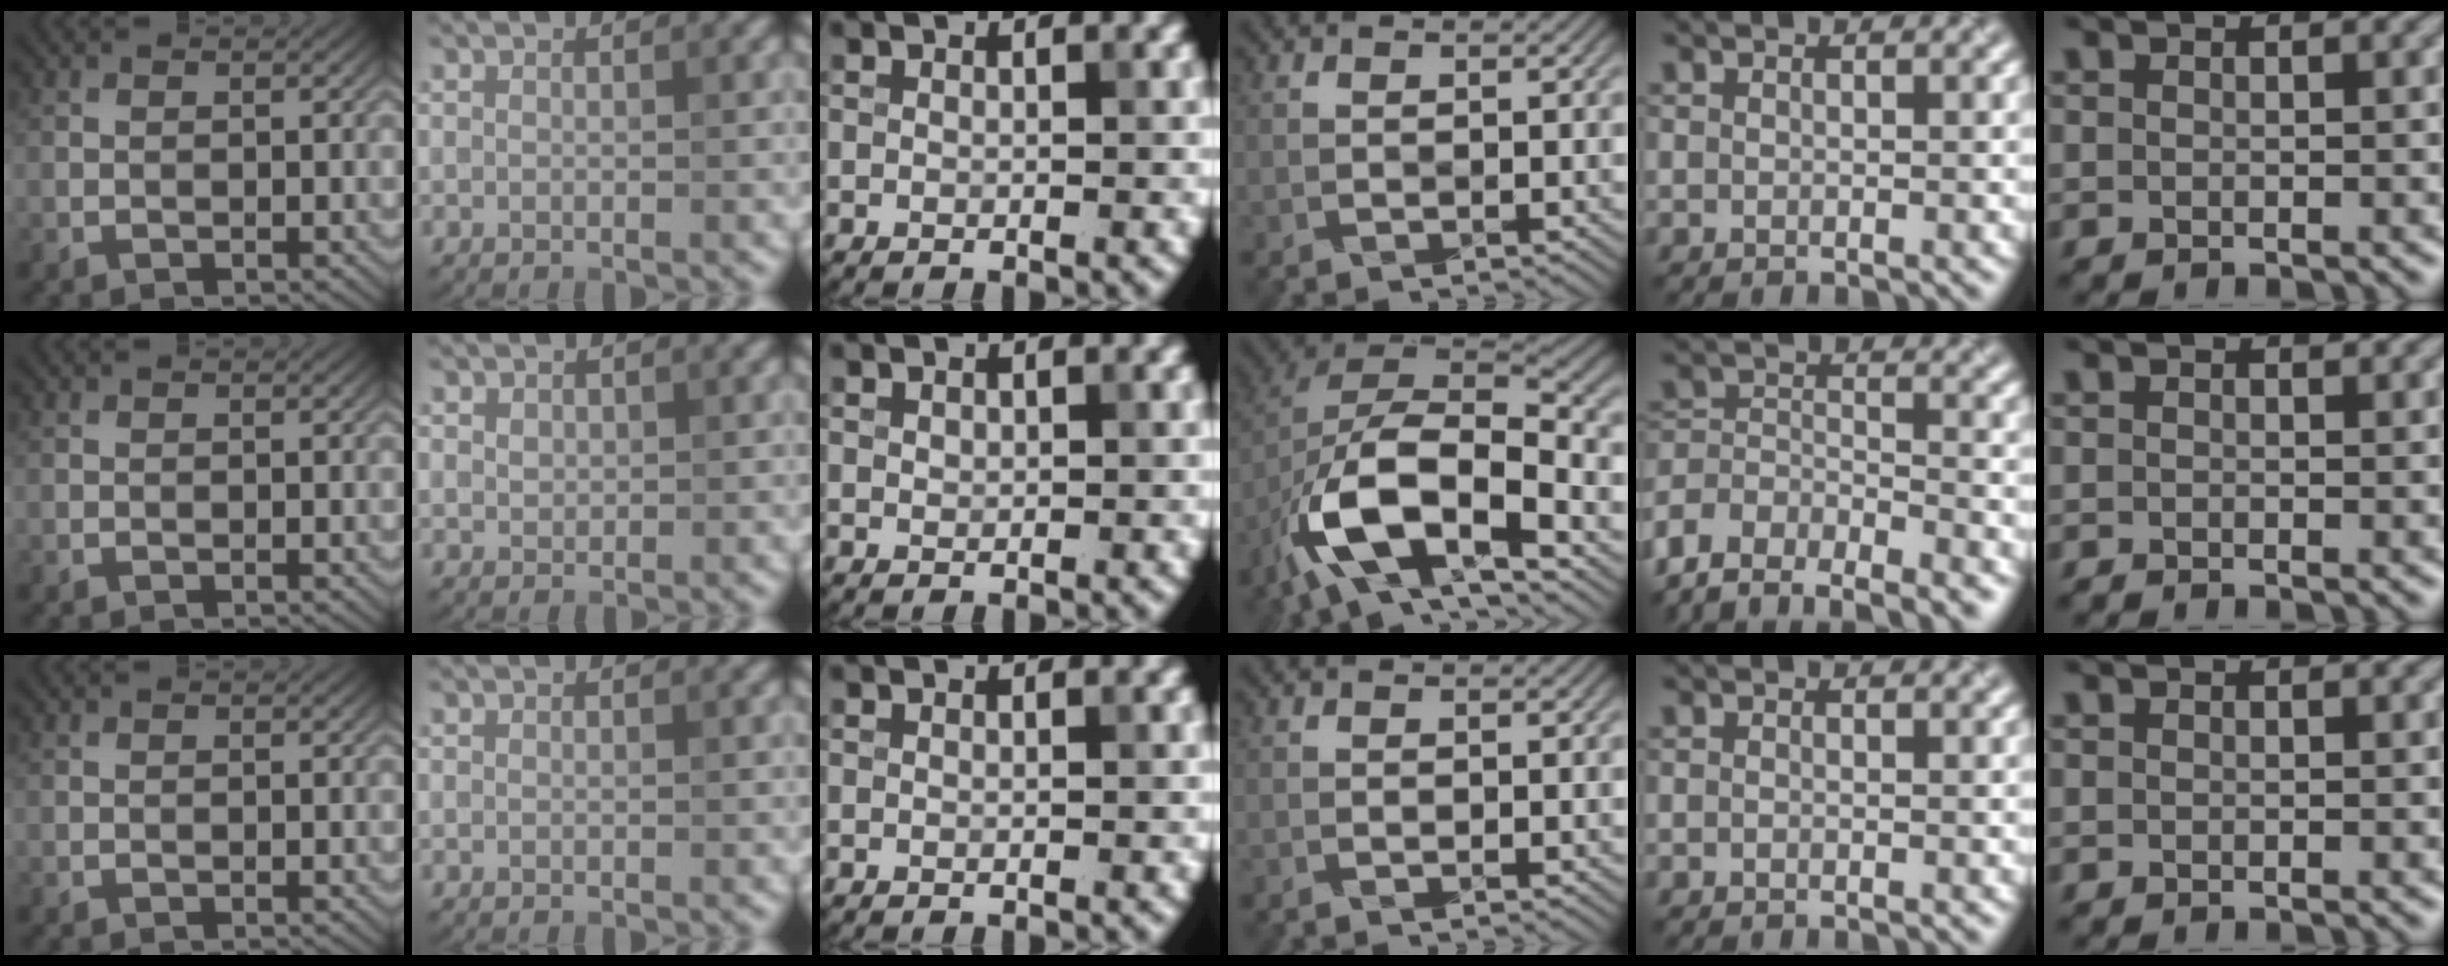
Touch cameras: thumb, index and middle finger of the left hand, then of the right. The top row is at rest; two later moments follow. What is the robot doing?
{"motion": "fold", "object": "cloth"}